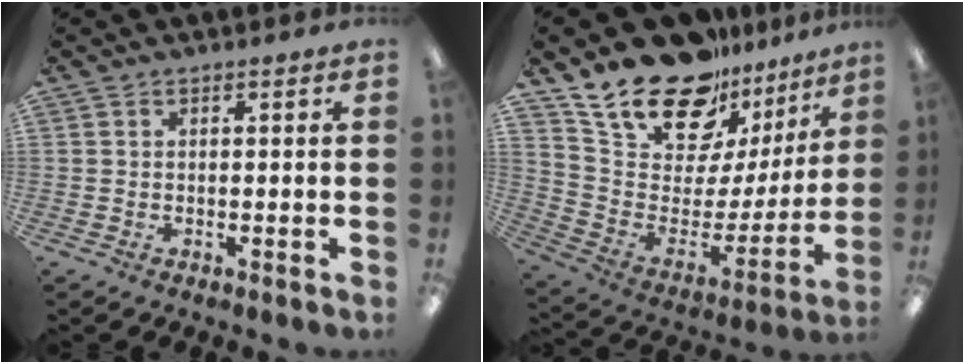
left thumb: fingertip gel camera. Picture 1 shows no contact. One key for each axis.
{"total": 22.8, "fx": 17.6, "fy": 10.6, "fz": 9.8, "tx": -0.176, "ty": -0.124, "tz": 0.321}